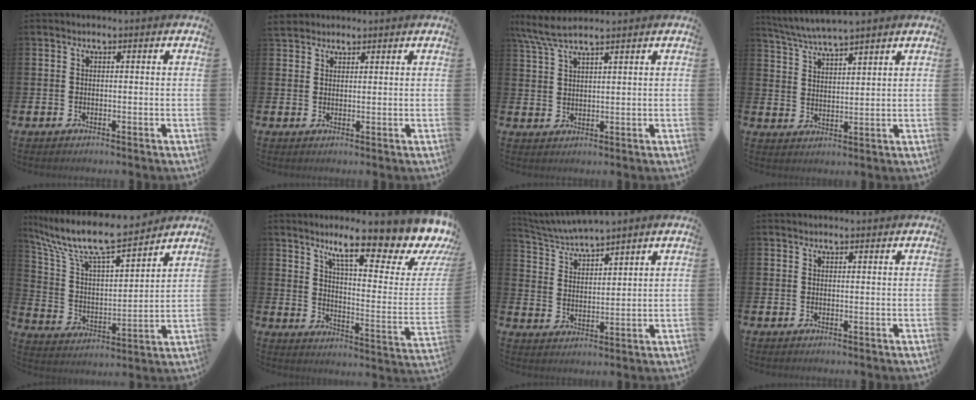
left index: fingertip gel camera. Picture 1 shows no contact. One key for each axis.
{"total": 2.9, "fx": 2.7, "fy": 1.2, "fz": 0.3, "tx": -0.006, "ty": -0.003, "tz": 0.049}
{"total": 5.4, "fx": 4.7, "fy": 0.6, "fz": 2.6, "tx": -0.069, "ty": -0.009, "tz": 0.087}
{"total": 5.0, "fx": 4.8, "fy": 0.0, "fz": 1.2, "tx": -0.045, "ty": -0.023, "tz": 0.088}
{"total": 11.1, "fx": 9.8, "fy": 1.9, "fz": 4.8, "tx": -0.143, "ty": -0.058, "tz": 0.169}
{"total": 11.7, "fx": 8.9, "fy": 2.4, "fz": 7.2, "tx": -0.121, "ty": -0.074, "tz": 0.140}
{"total": 4.8, "fx": 4.7, "fy": 0.0, "fz": 0.5, "tx": -0.036, "ty": -0.029, "tz": 0.084}
{"total": 0.7, "fx": 0.7, "fy": 0.1, "fz": 0.0, "tx": 0.016, "ty": -0.006, "tz": 0.009}